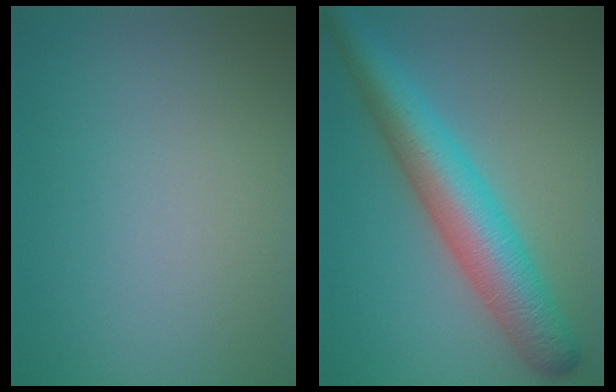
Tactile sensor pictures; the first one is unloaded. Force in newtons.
{"total": 8.1, "press": 8.1, "slide": 0.1}